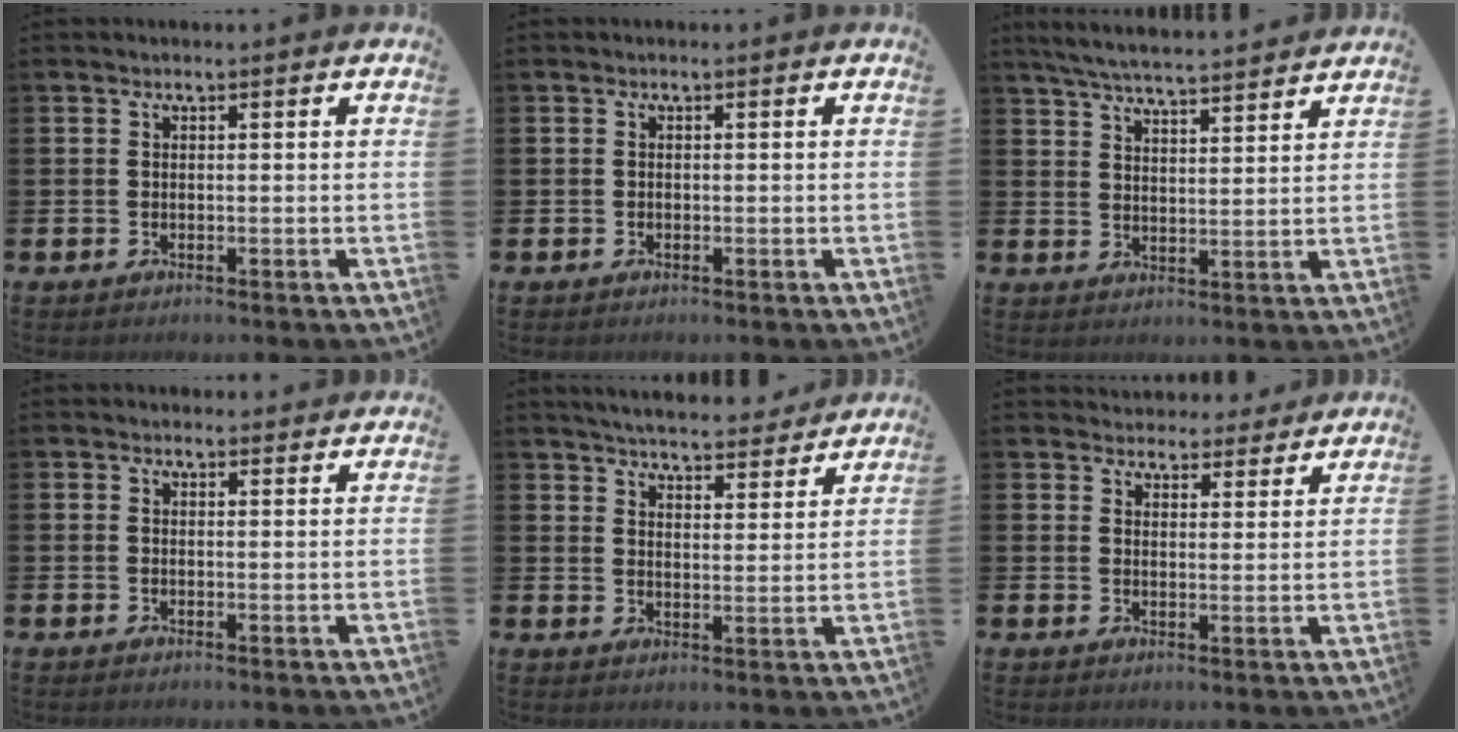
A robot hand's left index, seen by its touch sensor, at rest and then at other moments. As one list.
[{"total": 0.0}, {"total": 5.7, "force": [5.6, 0.1, 1.2], "torque": [-0.042, -0.033, 0.098]}, {"total": 1.0, "force": [0.9, 0.5, 0.1], "torque": [0.005, 0.003, 0.014]}, {"total": 5.4, "force": [5.3, 0.7, 0.8], "torque": [-0.023, -0.038, 0.093]}, {"total": 3.9, "force": [3.7, 1.2, -0.2], "torque": [0.001, -0.025, 0.066]}]